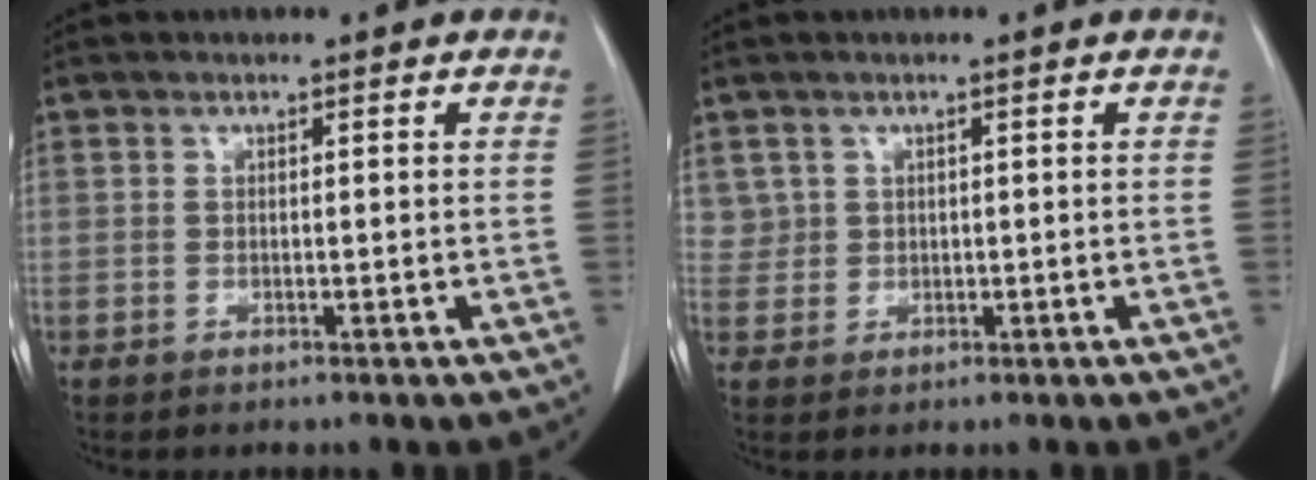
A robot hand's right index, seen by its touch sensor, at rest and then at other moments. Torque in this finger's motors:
{"motor_torque": [0.06, 0.11, 0.04, 0.00]}